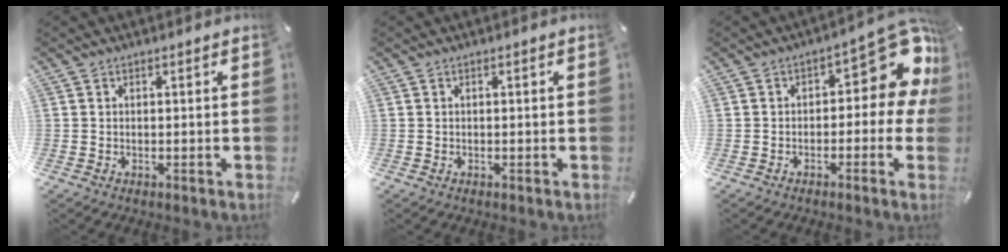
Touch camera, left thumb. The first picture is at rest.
{"total": 0.0}
{"total": 13.0, "force": [5.2, 6.0, 10.3], "torque": [-0.123, -0.043, 0.085]}